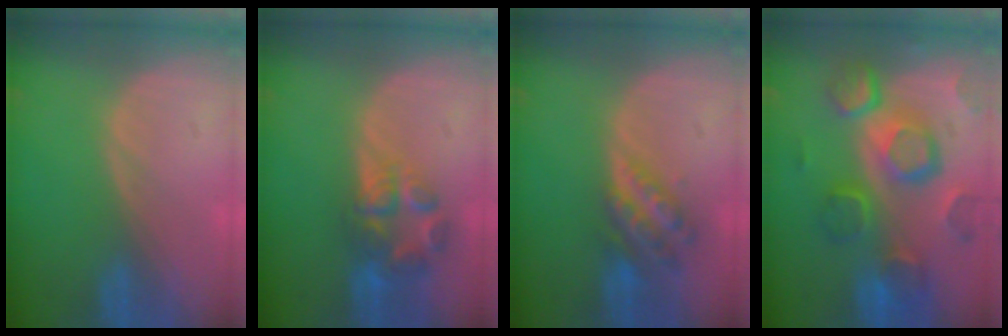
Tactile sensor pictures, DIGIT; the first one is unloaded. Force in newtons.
{"total": 6.9, "press": 5.9, "slide": 3.6}
{"total": 6.2, "press": 5.4, "slide": 3.0}
{"total": 12.4, "press": 10.7, "slide": 6.2}